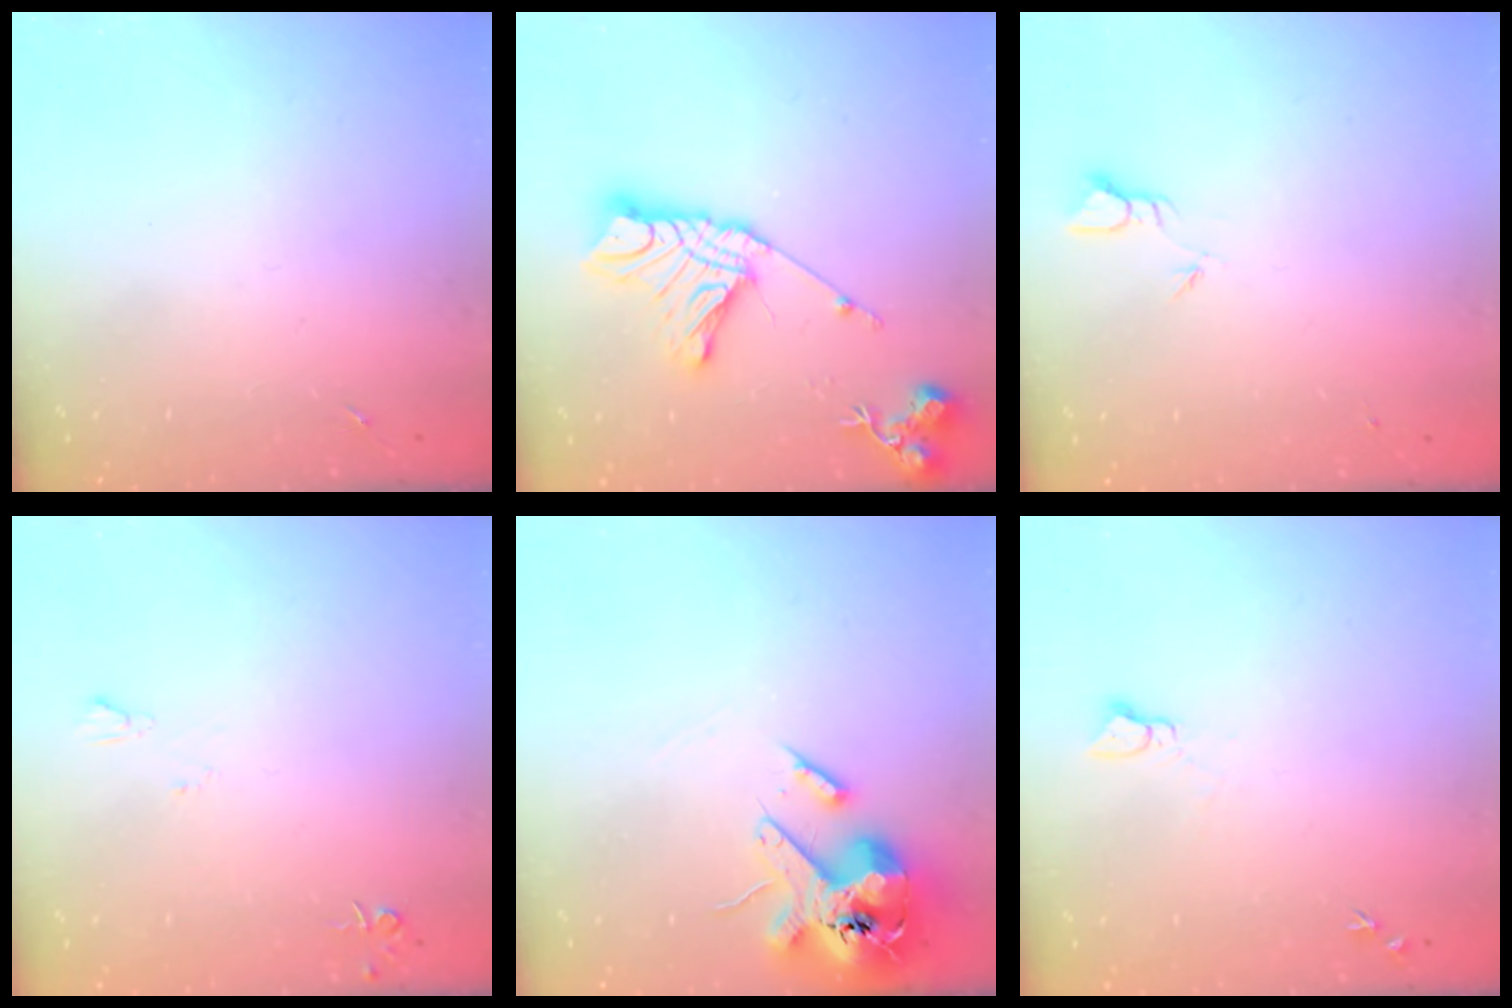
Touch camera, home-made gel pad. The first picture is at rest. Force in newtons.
{"total": 19.1, "press": 19.0, "slide": 1.8}
{"total": 1.8, "press": 1.8, "slide": 0.0}
{"total": 4.6, "press": 4.6, "slide": 0.7}
{"total": 16.8, "press": 16.5, "slide": 2.9}
{"total": 3.8, "press": 3.8, "slide": 0.4}